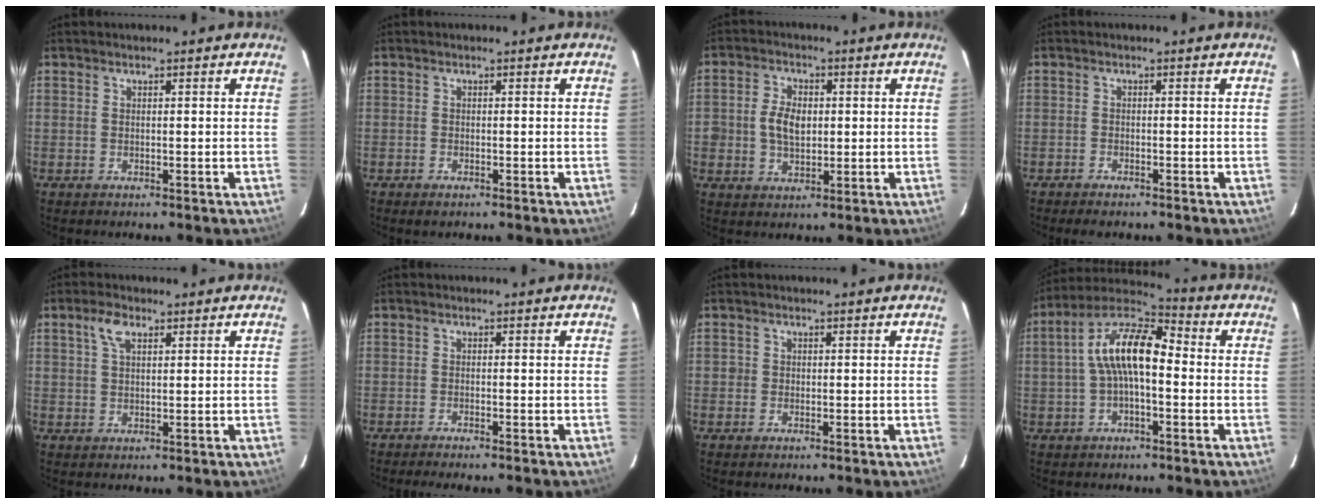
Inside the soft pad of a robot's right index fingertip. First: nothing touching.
{"total": 0.9, "force": [-0.7, 0.3, 0.3], "torque": [-0.006, -0.004, -0.015]}
{"total": 6.0, "force": [0.1, 4.2, 4.2], "torque": [-0.082, 0.010, 0.003]}
{"total": 2.6, "force": [-2.3, 0.7, 1.0], "torque": [-0.032, -0.007, -0.043]}
{"total": 3.4, "force": [1.8, 1.7, 2.4], "torque": [-0.045, 0.009, 0.032]}
{"total": 2.6, "force": [-2.3, -0.1, 1.2], "torque": [-0.031, -0.010, -0.041]}
{"total": 1.1, "force": [-0.3, 1.0, 0.0], "torque": [0.001, 0.000, -0.007]}
{"total": 12.0, "force": [-0.1, 5.2, 10.8], "torque": [-0.209, 0.028, -0.010]}